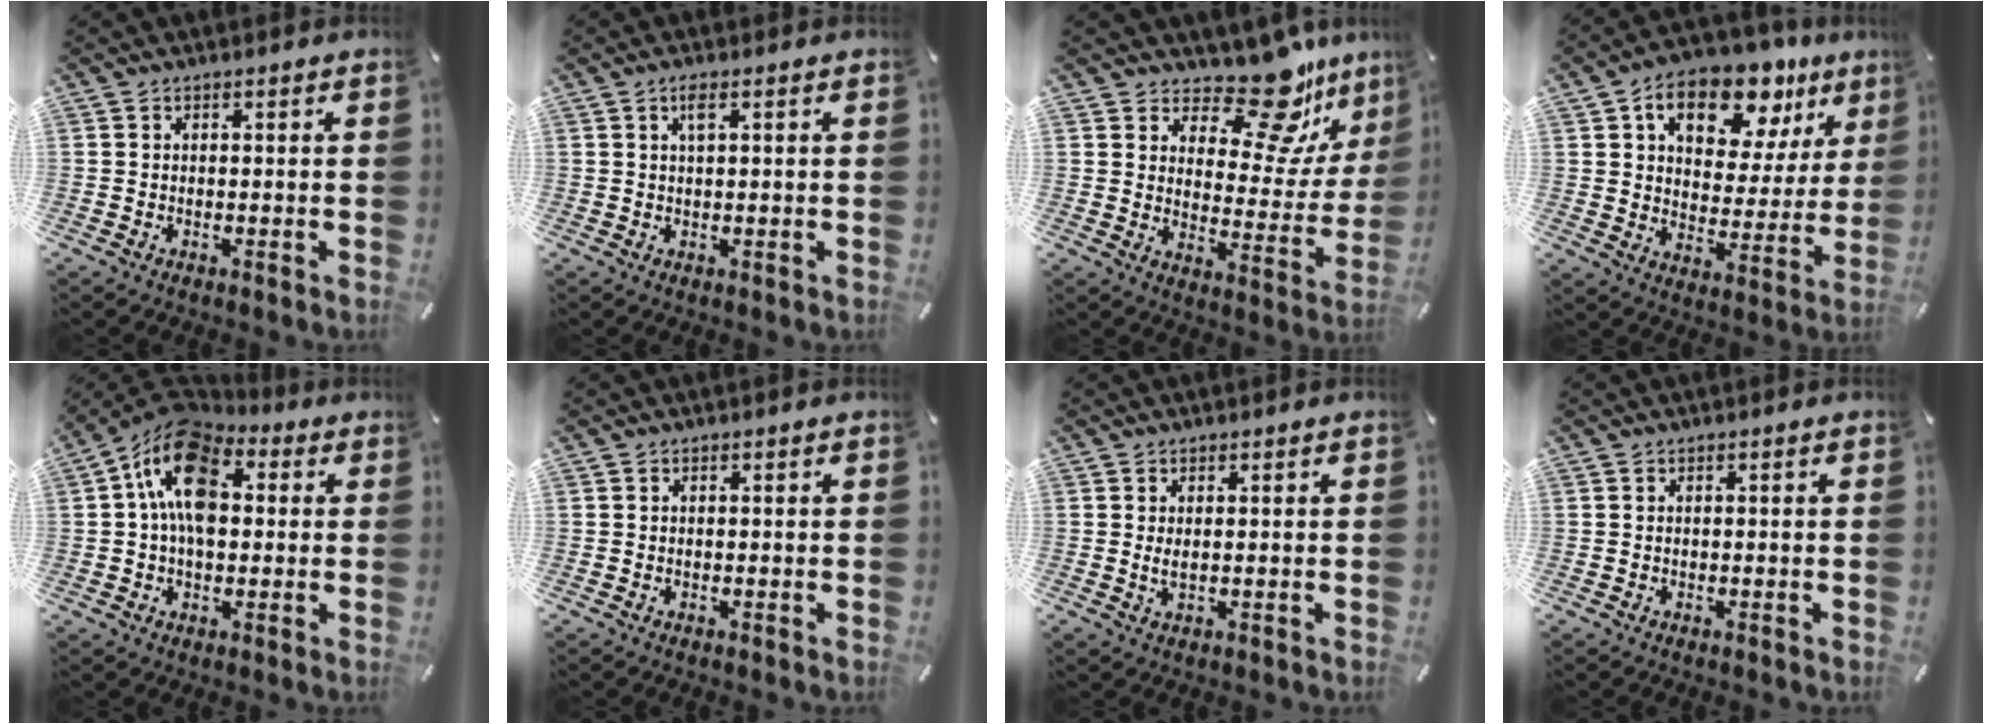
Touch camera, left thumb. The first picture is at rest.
{"total": 2.4, "force": [1.0, 0.5, 2.2], "torque": [-0.046, 0.005, 0.015]}
{"total": 15.2, "force": [12.8, 5.2, 6.4], "torque": [-0.093, -0.123, 0.214]}
{"total": 15.3, "force": [9.2, 9.1, 8.2], "torque": [-0.112, -0.057, 0.156]}
{"total": 14.6, "force": [2.7, 9.4, 10.8], "torque": [-0.189, 0.000, 0.046]}
{"total": 0.0}
{"total": 2.1, "force": [0.4, 0.7, 1.9], "torque": [-0.030, -0.003, 0.005]}
{"total": 0.0}